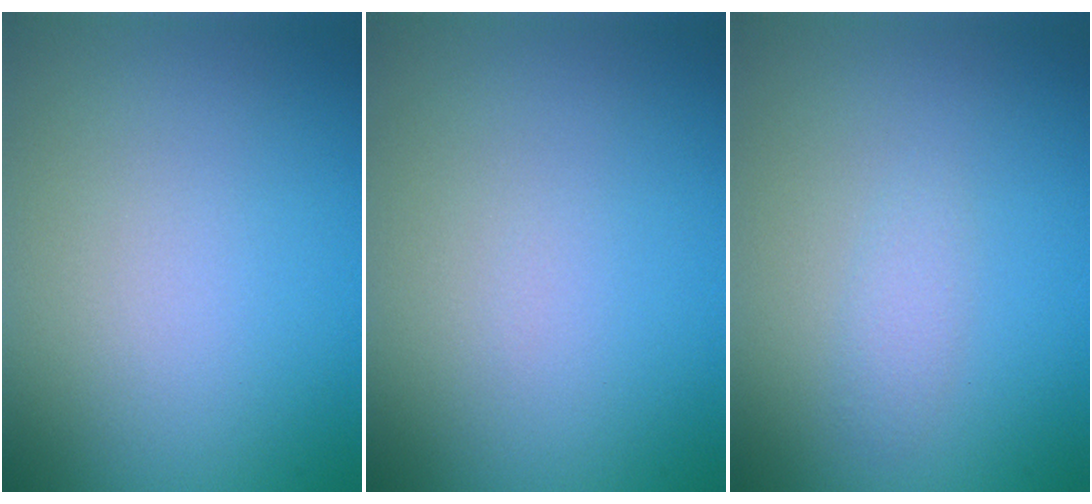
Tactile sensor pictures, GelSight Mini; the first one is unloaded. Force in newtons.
{"total": 0.0}
{"total": 1.0, "press": 1.0, "slide": 0.0}